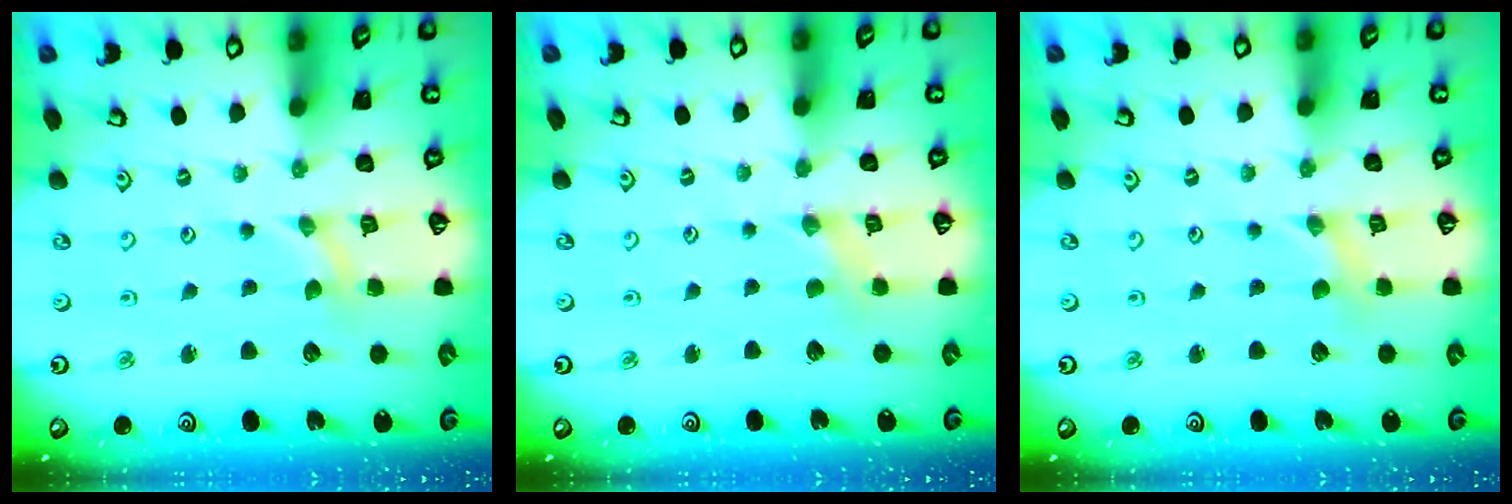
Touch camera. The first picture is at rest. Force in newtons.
{"total": 0.0}
{"total": 0.0}